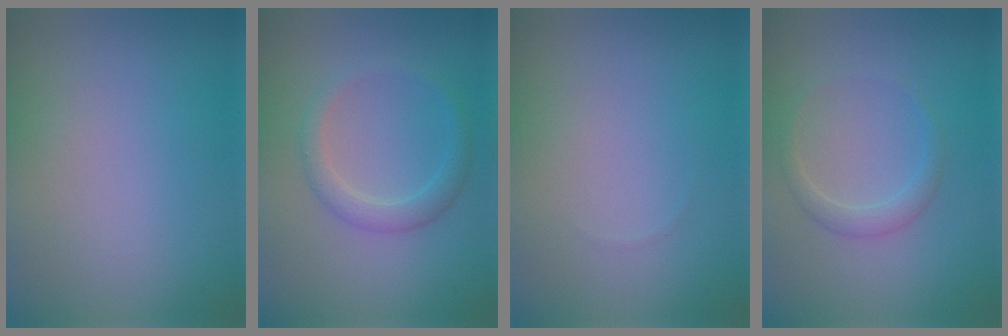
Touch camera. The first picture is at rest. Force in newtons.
{"total": 2.1, "press": 2.1, "slide": 0.0}
{"total": 0.0}
{"total": 1.5, "press": 1.5, "slide": 0.0}